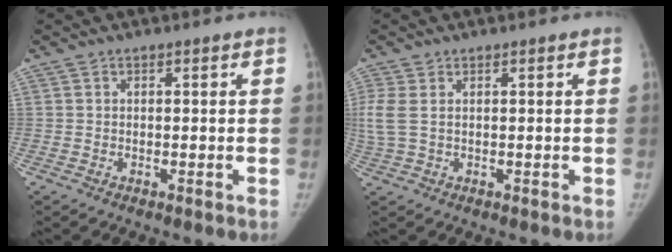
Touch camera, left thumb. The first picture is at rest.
{"total": 4.6, "force": [0.8, 2.7, 3.7], "torque": [-0.123, 0.012, 0.024]}